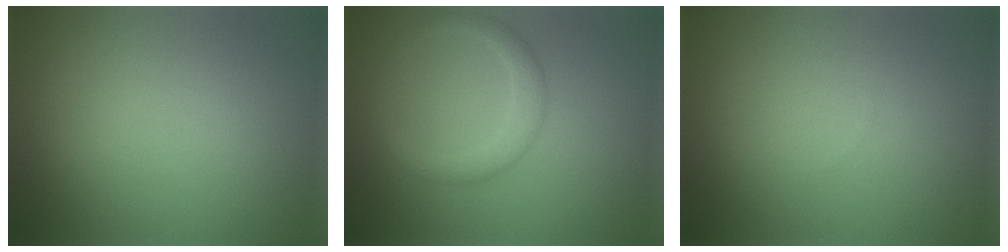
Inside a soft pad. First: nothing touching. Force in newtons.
{"total": 2.8, "press": 2.8, "slide": 0.1}
{"total": 0.0}